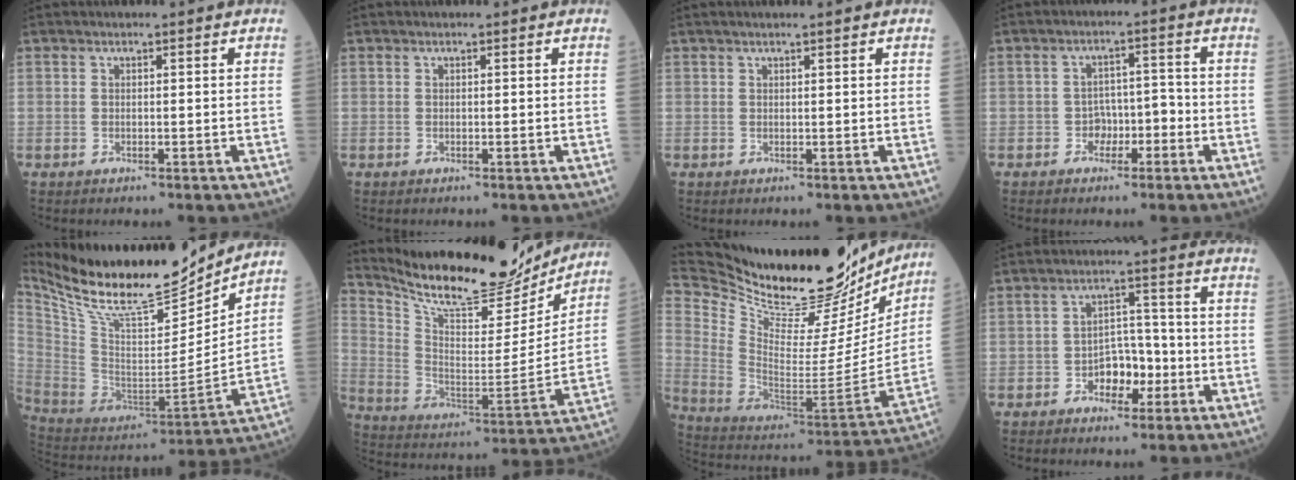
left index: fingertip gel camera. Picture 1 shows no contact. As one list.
[{"total": 0.0}, {"total": 1.3, "force": [1.0, -0.1, 0.8], "torque": [-0.010, 0.008, 0.018]}, {"total": 3.6, "force": [-1.9, 2.4, 2.0], "torque": [-0.026, 0.014, -0.034]}, {"total": 22.0, "force": [19.1, 3.7, 10.1], "torque": [-0.196, -0.027, 0.330]}, {"total": 20.5, "force": [18.7, 4.6, 6.9], "torque": [-0.138, -0.026, 0.294]}, {"total": 32.5, "force": [28.1, 7.2, 14.6], "torque": [-0.257, -0.060, 0.408]}, {"total": 5.6, "force": [-2.5, 3.4, 3.7], "torque": [-0.058, 0.016, -0.043]}]